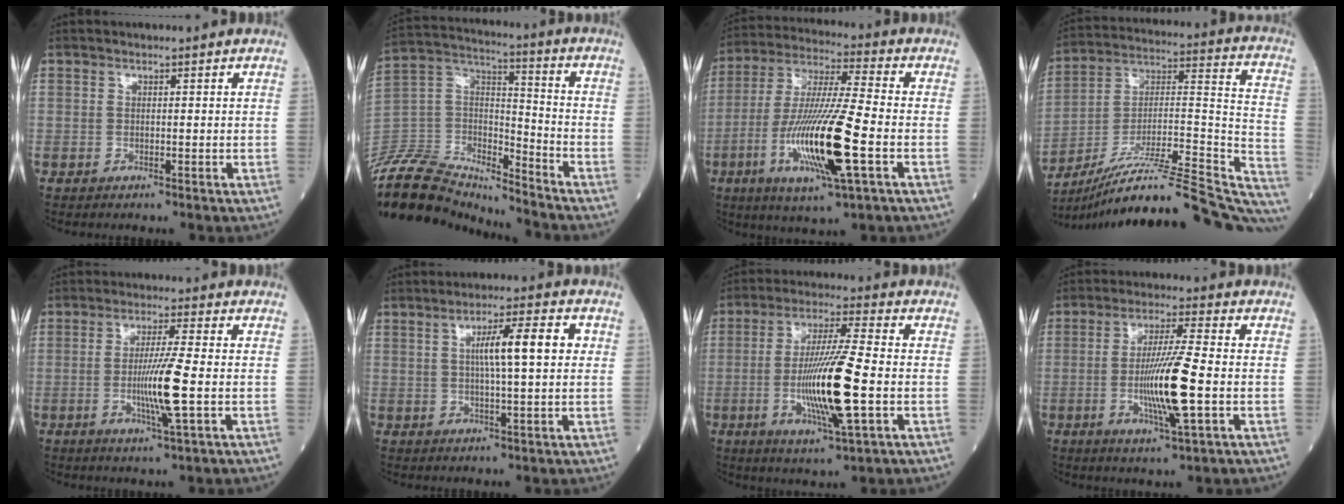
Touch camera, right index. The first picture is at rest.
{"total": 19.4, "force": [-18.8, 3.4, 3.4], "torque": [-0.068, 0.043, -0.330]}
{"total": 17.4, "force": [-5.1, 1.2, 16.6], "torque": [-0.334, -0.018, -0.092]}
{"total": 32.3, "force": [-27.7, 2.3, 16.5], "torque": [-0.177, -0.003, -0.405]}
{"total": 7.7, "force": [-1.3, -0.6, 7.6], "torque": [-0.142, -0.011, -0.024]}
{"total": 7.8, "force": [1.5, 0.7, 7.6], "torque": [-0.125, 0.013, 0.024]}
{"total": 14.1, "force": [-2.6, 0.6, 13.8], "torque": [-0.265, -0.012, -0.049]}
{"total": 11.0, "force": [-2.0, 0.1, 10.8], "torque": [-0.204, -0.011, -0.040]}